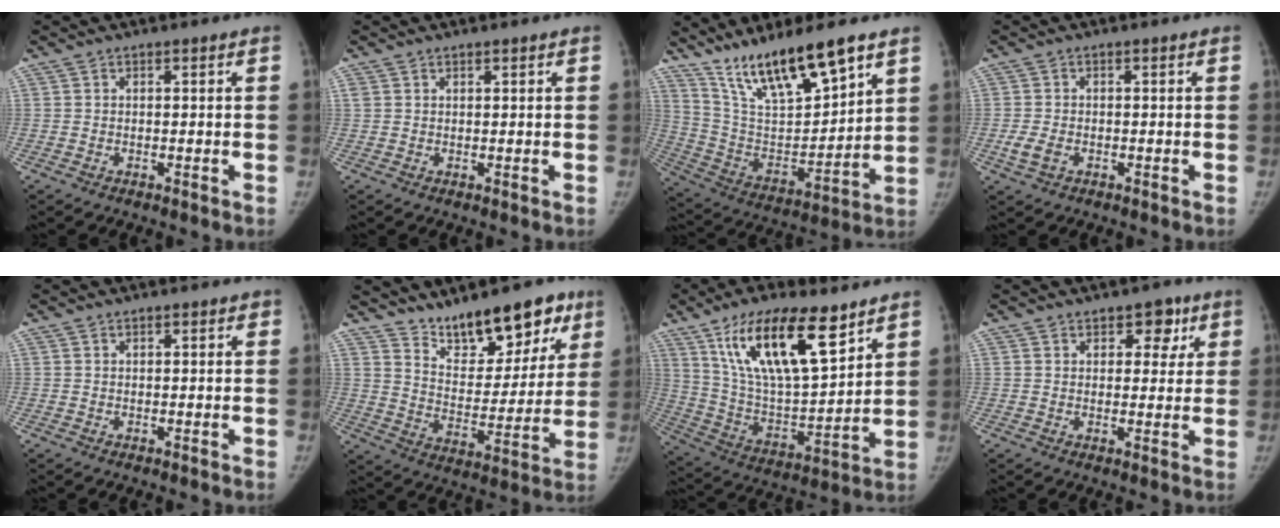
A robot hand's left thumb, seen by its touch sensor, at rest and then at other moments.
{"total": 1.1, "force": [0.9, 0.5, 0.4], "torque": [-0.002, -0.003, 0.015]}
{"total": 18.8, "force": [13.4, 4.6, 12.3], "torque": [-0.191, -0.064, 0.257]}
{"total": 2.9, "force": [-0.8, 1.9, 2.0], "torque": [-0.047, -0.002, -0.014]}
{"total": 1.1, "force": [0.8, 0.5, 0.5], "torque": [-0.002, -0.003, 0.009]}
{"total": 17.2, "force": [12.2, 7.9, 9.3], "torque": [-0.077, -0.071, 0.197]}
{"total": 21.7, "force": [12.4, 7.9, 15.9], "torque": [-0.258, -0.046, 0.234]}
{"total": 5.7, "force": [3.1, 3.7, 3.1], "torque": [-0.002, -0.011, 0.037]}